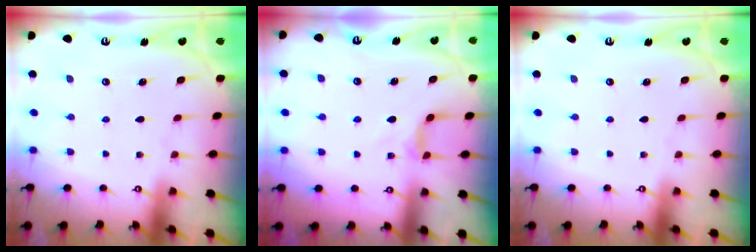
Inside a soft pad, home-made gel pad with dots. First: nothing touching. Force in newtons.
{"total": 2.9, "press": 2.9, "slide": 0.4}
{"total": 0.0}